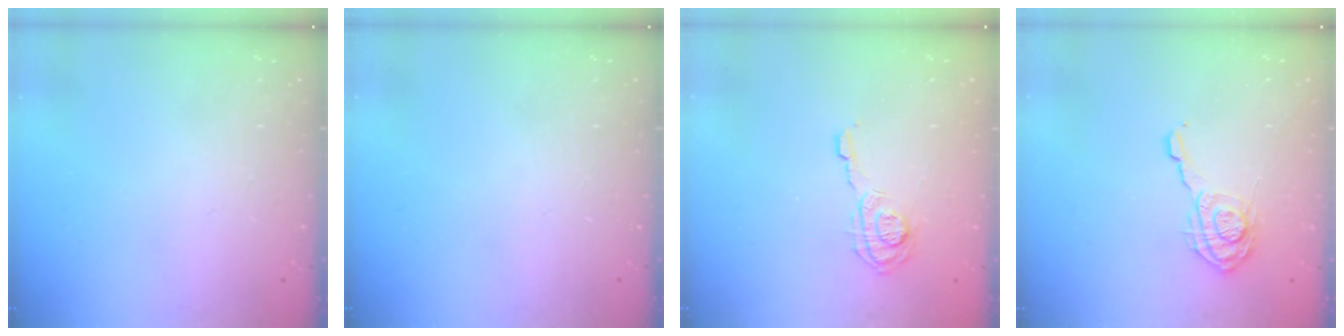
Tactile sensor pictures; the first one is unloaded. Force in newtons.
{"total": 0.0}
{"total": 9.6, "press": 9.5, "slide": 1.2}
{"total": 13.8, "press": 13.8, "slide": 0.5}